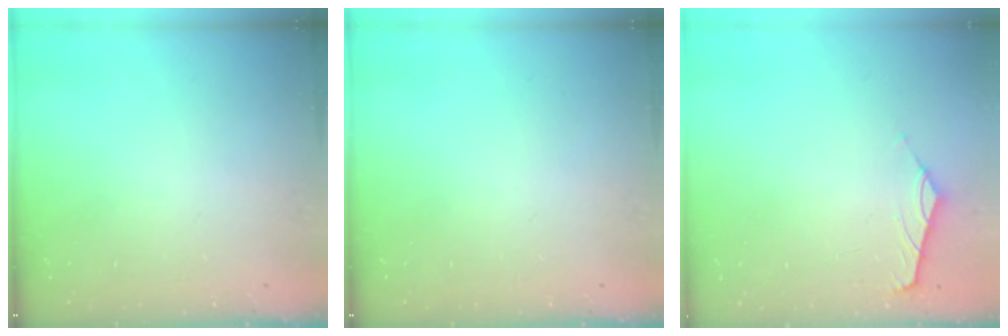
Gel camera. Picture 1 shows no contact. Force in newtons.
{"total": 0.0}
{"total": 0.0}